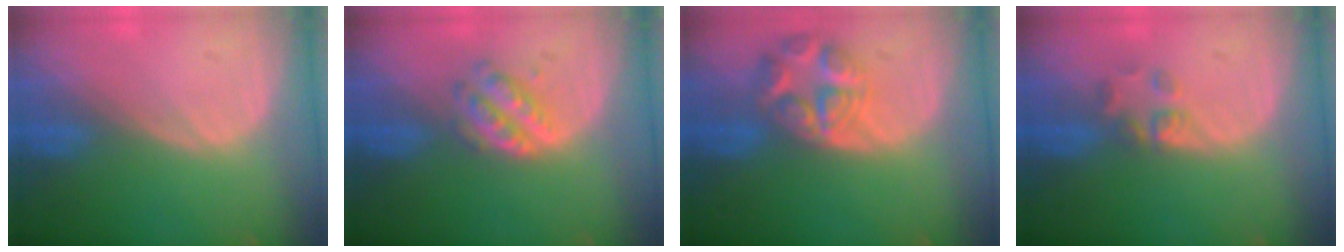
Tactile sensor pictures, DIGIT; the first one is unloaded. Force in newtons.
{"total": 5.0, "press": 4.4, "slide": 2.4}
{"total": 7.8, "press": 7.0, "slide": 3.6}
{"total": 2.6, "press": 2.4, "slide": 0.9}